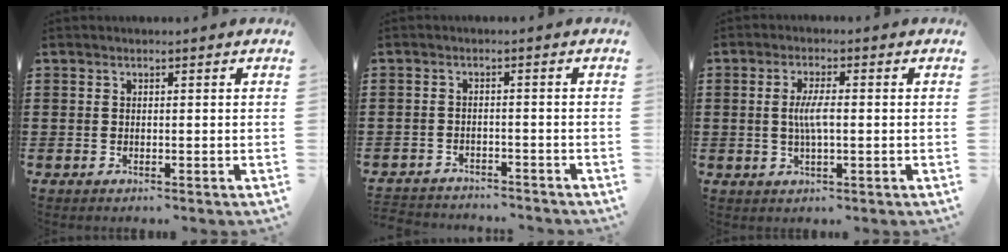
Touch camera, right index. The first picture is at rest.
{"total": 2.4, "force": [-2.4, 0.2, -0.2], "torque": [-0.005, 0.000, -0.053]}
{"total": 4.3, "force": [-0.1, 1.0, 4.2], "torque": [-0.090, -0.006, -0.008]}